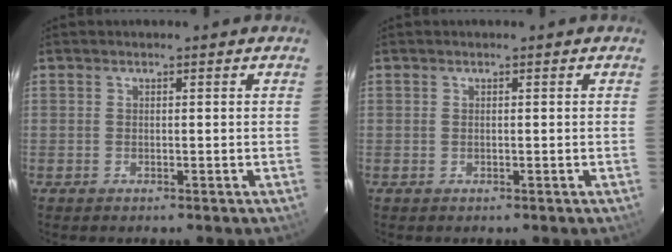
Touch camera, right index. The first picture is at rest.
{"total": 0.0}